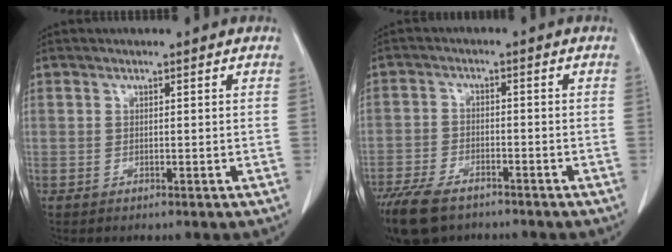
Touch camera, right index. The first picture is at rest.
{"total": 10.1, "force": [-7.7, 4.2, 5.1], "torque": [-0.099, -0.014, -0.131]}